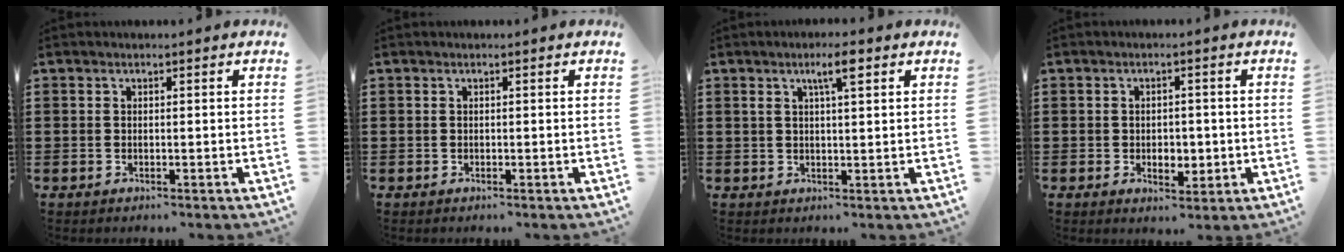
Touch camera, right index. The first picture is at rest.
{"total": 0.0}
{"total": 4.1, "force": [2.2, 0.7, 3.4], "torque": [-0.057, 0.001, 0.031]}
{"total": 3.5, "force": [-0.7, 2.2, 2.7], "torque": [-0.054, 0.005, -0.013]}